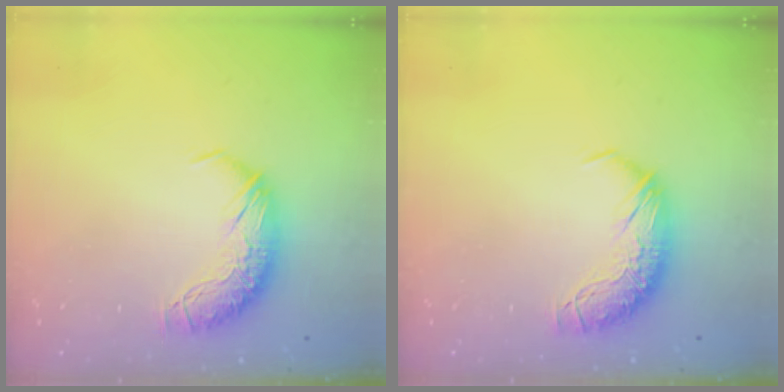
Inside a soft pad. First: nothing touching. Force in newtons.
{"total": 0.0}